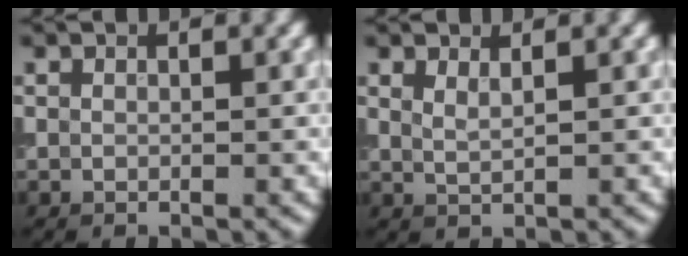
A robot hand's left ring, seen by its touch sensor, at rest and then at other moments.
{"total": 1.3, "force": [0.9, 0.5, 0.9], "torque": [-0.013, -0.002, 0.016]}